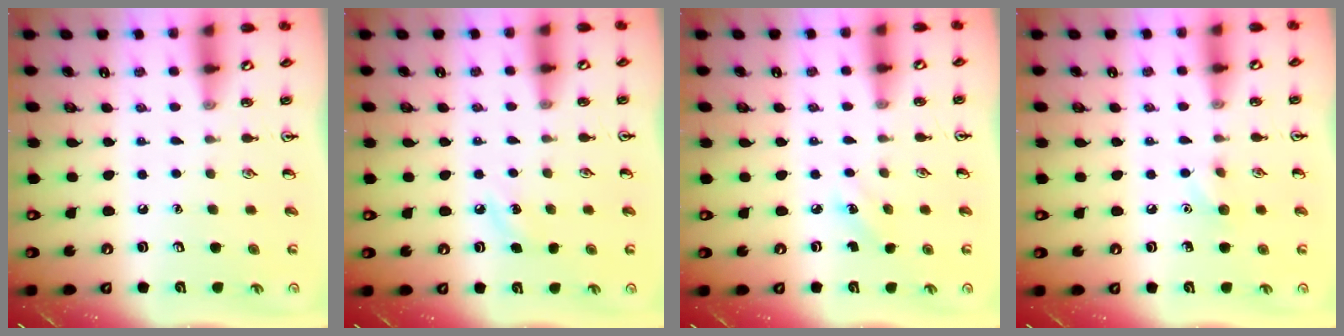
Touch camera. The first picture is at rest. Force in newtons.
{"total": 4.2, "press": 3.9, "slide": 1.5}
{"total": 2.4, "press": 2.3, "slide": 0.9}
{"total": 5.4, "press": 5.2, "slide": 1.7}